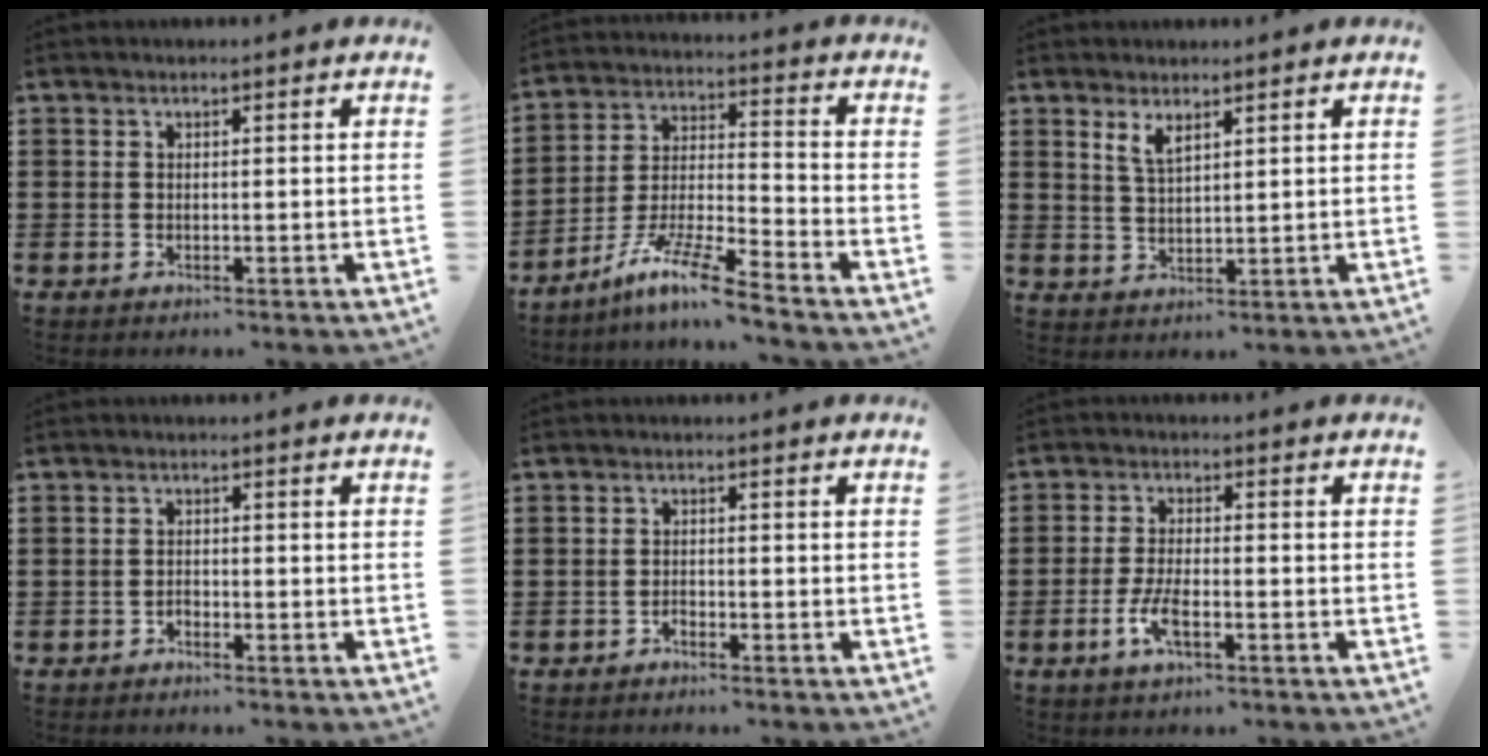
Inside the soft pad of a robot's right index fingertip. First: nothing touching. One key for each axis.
{"total": 10.1, "fx": -8.2, "fy": 0.5, "fz": 6.0, "tx": -0.122, "ty": 0.007, "tz": -0.163}
{"total": 2.9, "fx": 2.0, "fy": 1.0, "fz": 1.8, "tx": -0.040, "ty": 0.004, "tz": 0.036}
{"total": 0.9, "fx": -0.7, "fy": 0.5, "fz": 0.3, "tx": -0.009, "ty": -0.001, "tz": -0.015}
{"total": 1.1, "fx": -1.0, "fy": 0.4, "fz": 0.3, "tx": -0.010, "ty": 0.000, "tz": -0.020}
{"total": 4.6, "fx": -1.9, "fy": 1.6, "fz": 3.8, "tx": -0.084, "ty": -0.002, "tz": -0.040}